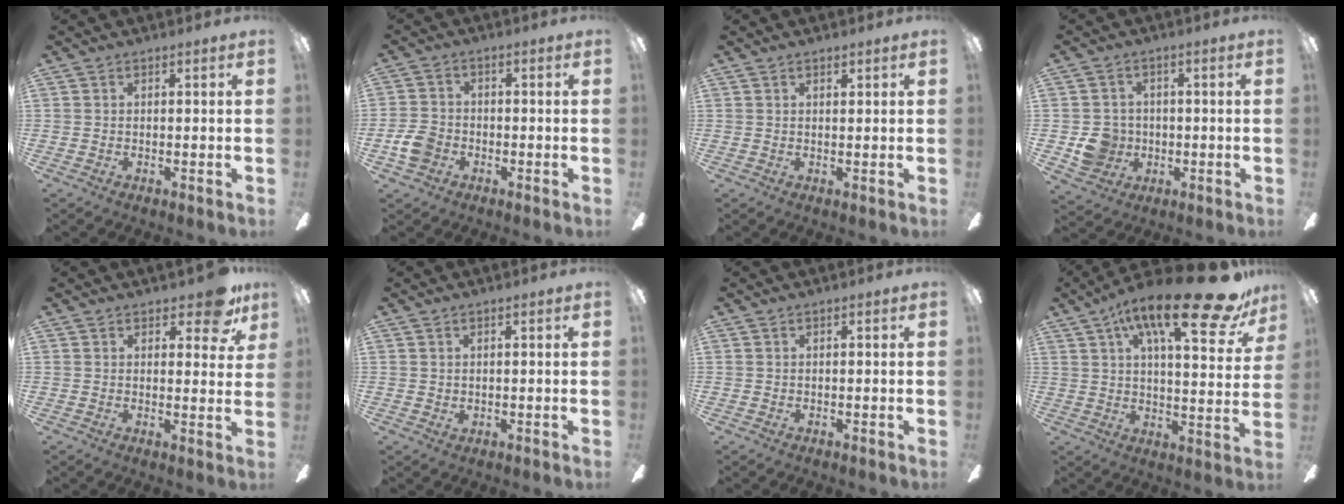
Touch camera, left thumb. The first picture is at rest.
{"total": 5.9, "force": [-2.4, 4.4, 3.1], "torque": [-0.073, 0.012, -0.047]}
{"total": 1.0, "force": [0.9, 0.3, 0.4], "torque": [-0.001, -0.003, 0.014]}
{"total": 7.2, "force": [-1.0, 6.8, 1.9], "torque": [-0.042, 0.012, -0.011]}
{"total": 7.5, "force": [4.9, 3.3, 4.7], "torque": [-0.050, -0.023, 0.082]}
{"total": 0.7, "force": [0.4, 0.5, 0.0], "torque": [-0.002, 0.002, 0.008]}
{"total": 0.0}
{"total": 23.2, "force": [13.8, 6.4, 17.5], "torque": [-0.263, -0.076, 0.214]}